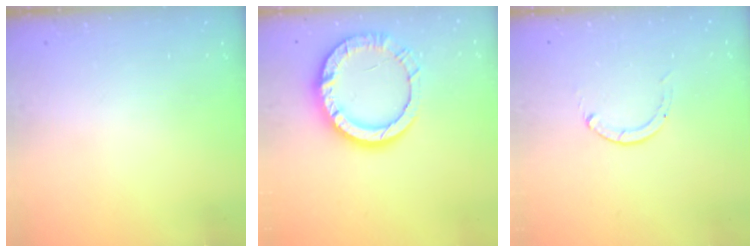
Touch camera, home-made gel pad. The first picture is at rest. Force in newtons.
{"total": 14.3, "press": 14.2, "slide": 1.7}
{"total": 0.0}